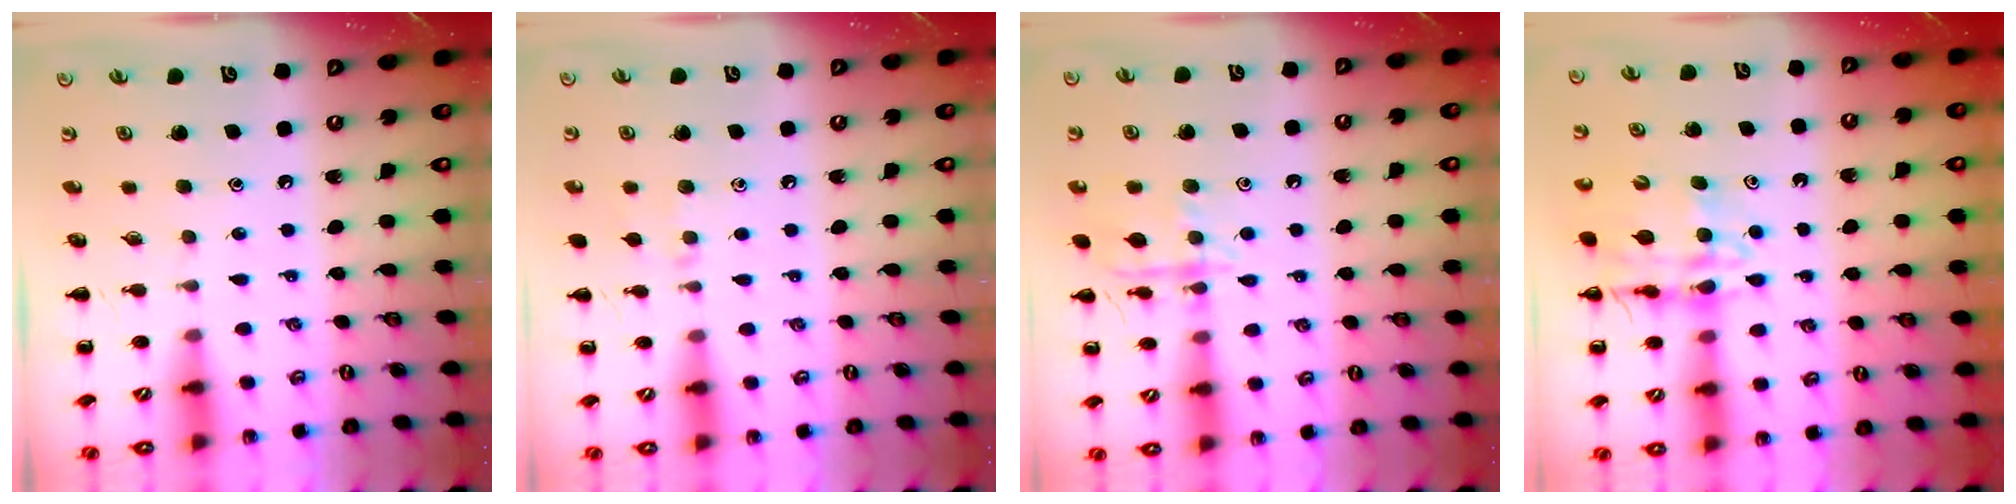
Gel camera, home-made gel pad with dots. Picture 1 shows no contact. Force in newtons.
{"total": 5.2, "press": 4.8, "slide": 1.8}
{"total": 12.1, "press": 12.0, "slide": 0.6}
{"total": 12.1, "press": 11.7, "slide": 3.2}